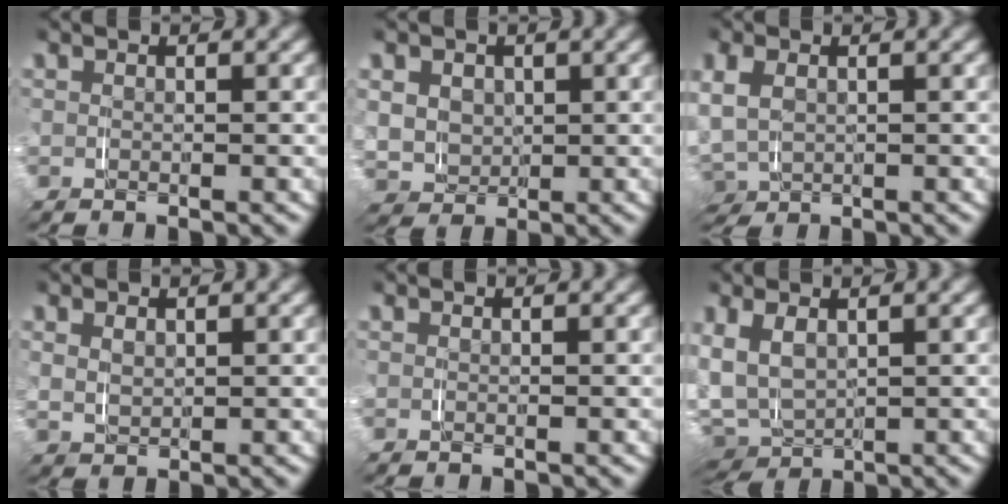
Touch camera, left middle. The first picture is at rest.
{"total": 5.1, "force": [-0.2, 5.0, 0.9], "torque": [-0.033, -0.030, 0.003]}
{"total": 4.1, "force": [-0.6, 3.8, 1.5], "torque": [-0.042, -0.018, -0.005]}
{"total": 0.9, "force": [0.8, -0.1, -0.4], "torque": [0.009, -0.003, 0.019]}
{"total": 0.0}
{"total": 6.5, "force": [-1.6, 5.9, 2.2], "torque": [-0.067, -0.023, -0.028]}